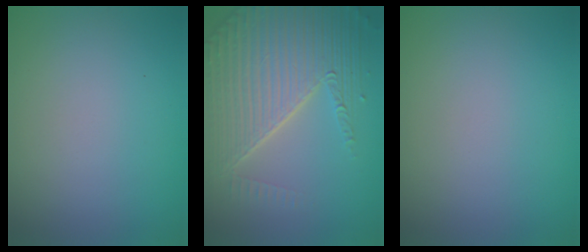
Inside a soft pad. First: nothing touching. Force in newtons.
{"total": 8.6, "press": 5.7, "slide": 6.5}
{"total": 0.0}